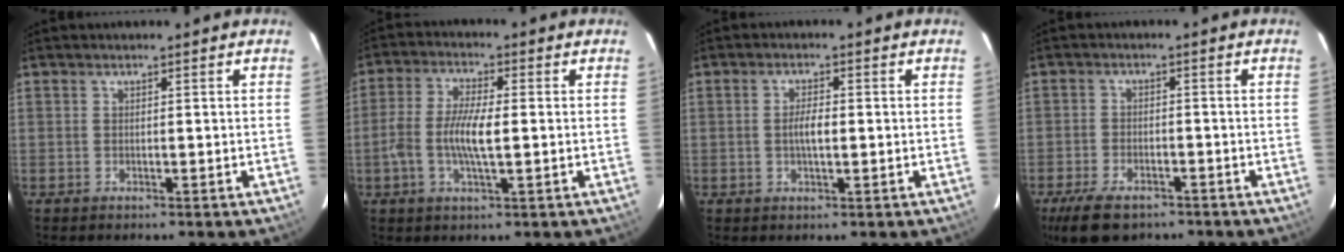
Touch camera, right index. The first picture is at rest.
{"total": 7.9, "force": [-1.0, 2.2, 7.5], "torque": [-0.152, 0.003, -0.024]}
{"total": 3.2, "force": [-0.2, 1.1, 3.0], "torque": [-0.056, 0.002, -0.005]}
{"total": 9.3, "force": [-6.6, 4.4, 4.9], "torque": [-0.124, -0.014, -0.114]}